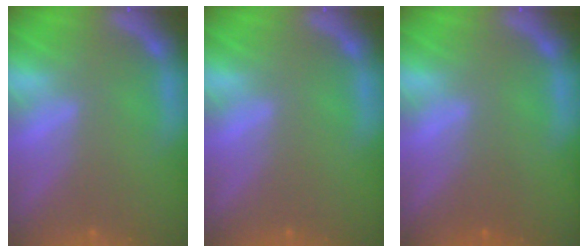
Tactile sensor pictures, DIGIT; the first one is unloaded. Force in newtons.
{"total": 0.0}
{"total": 1.4}